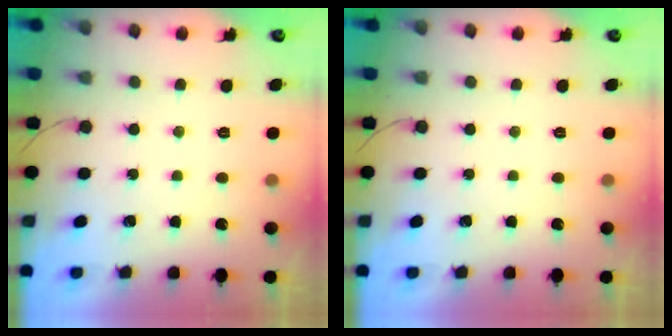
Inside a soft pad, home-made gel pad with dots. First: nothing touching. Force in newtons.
{"total": 0.0}